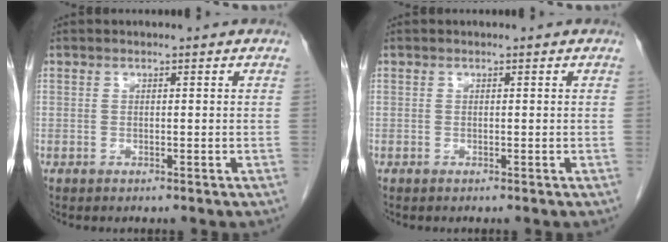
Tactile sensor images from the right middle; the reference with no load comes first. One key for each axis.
{"total": 0.0}